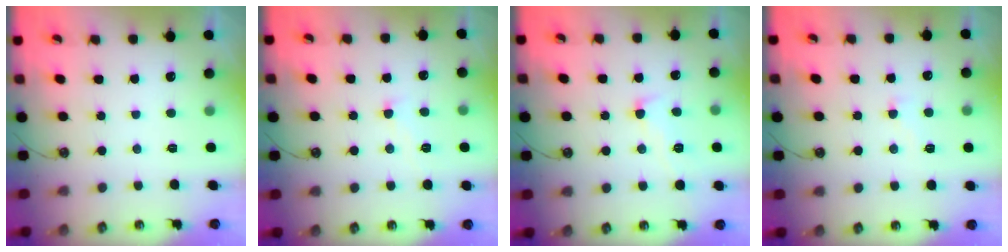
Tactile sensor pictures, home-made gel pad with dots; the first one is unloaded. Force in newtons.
{"total": 0.6, "press": 0.4, "slide": 0.4}
{"total": 1.0, "press": 0.3, "slide": 0.9}
{"total": 2.7, "press": 2.6, "slide": 0.9}